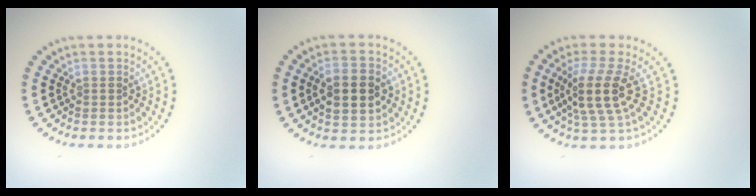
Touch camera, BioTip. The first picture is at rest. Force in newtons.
{"total": 4.6, "press": 4.6, "slide": 0.2}
{"total": 4.0, "press": 3.0, "slide": 2.6}